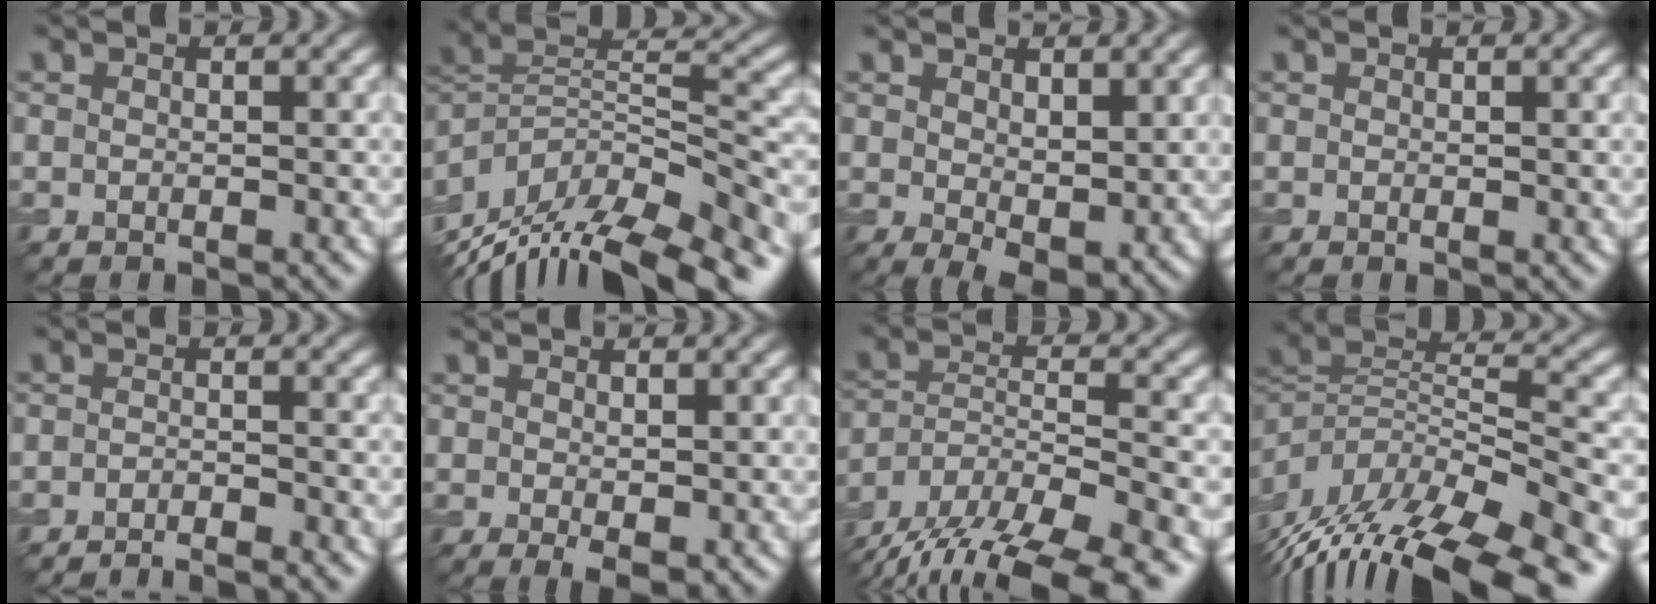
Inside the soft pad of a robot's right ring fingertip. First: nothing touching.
{"total": 14.4, "force": [-10.6, 5.1, 8.2], "torque": [-0.156, 0.027, -0.168]}
{"total": 4.4, "force": [0.9, 2.4, 3.6], "torque": [-0.065, -0.015, 0.024]}
{"total": 0.0}
{"total": 2.8, "force": [-2.5, 0.3, 1.2], "torque": [-0.014, -0.002, -0.046]}
{"total": 1.7, "force": [0.0, 0.7, 1.5], "torque": [-0.024, -0.009, 0.005]}
{"total": 15.5, "force": [-13.2, 5.1, 6.5], "torque": [-0.126, -0.023, -0.186]}
{"total": 14.7, "force": [-10.2, 5.5, 9.1], "torque": [-0.187, 0.012, -0.159]}